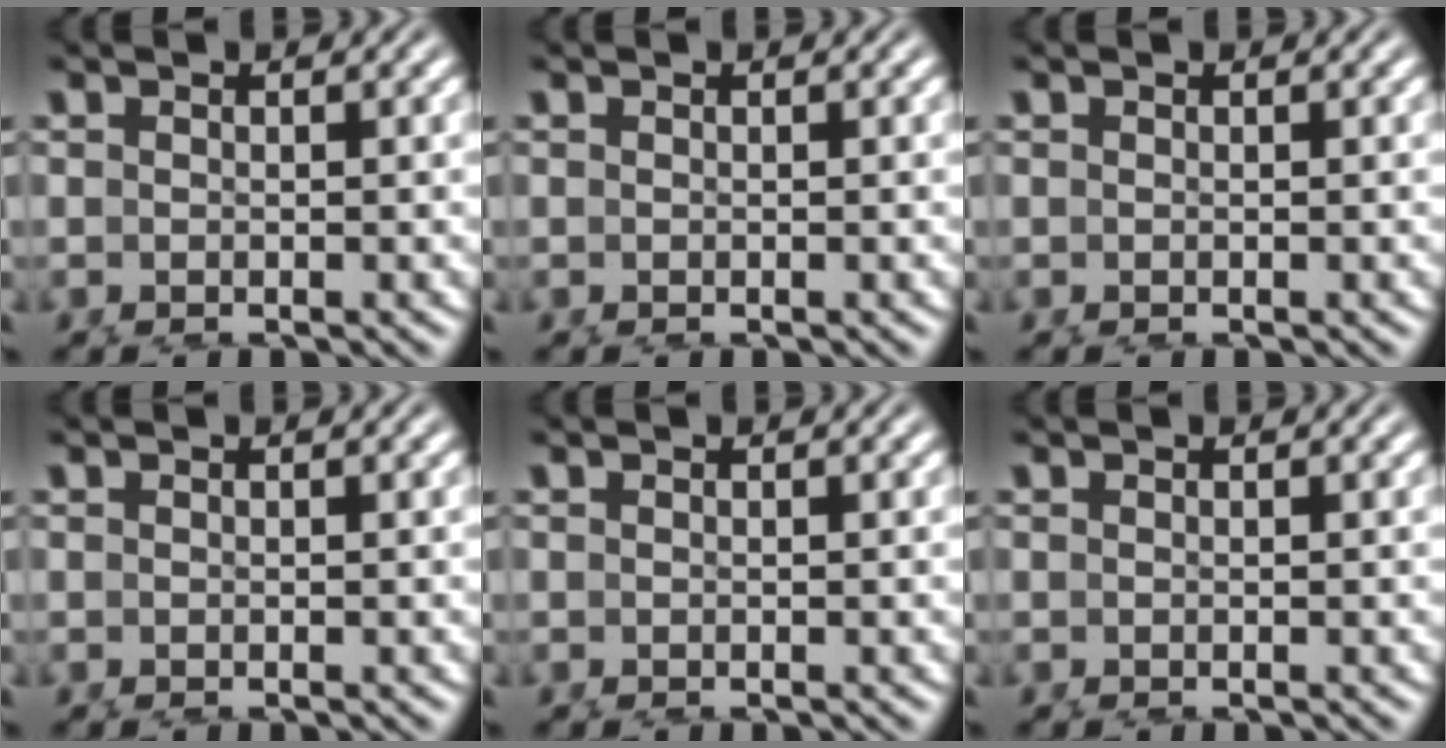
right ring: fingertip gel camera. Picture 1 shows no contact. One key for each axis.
{"total": 0.0}
{"total": 0.0}
{"total": 0.0}
{"total": 0.0}
{"total": 0.0}